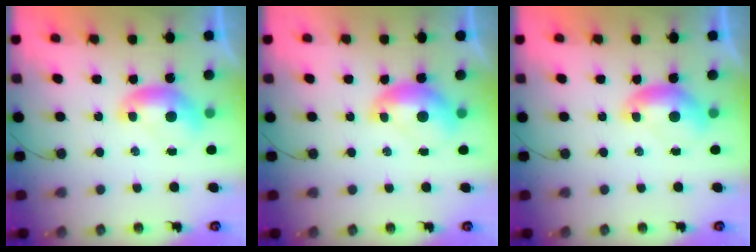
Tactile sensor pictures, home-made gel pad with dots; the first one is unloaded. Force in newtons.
{"total": 1.3, "press": 1.3, "slide": 0.2}
{"total": 0.0}